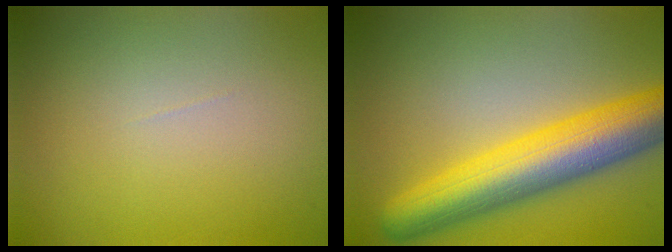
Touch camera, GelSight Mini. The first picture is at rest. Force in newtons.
{"total": 9.5, "press": 9.5, "slide": 0.2}